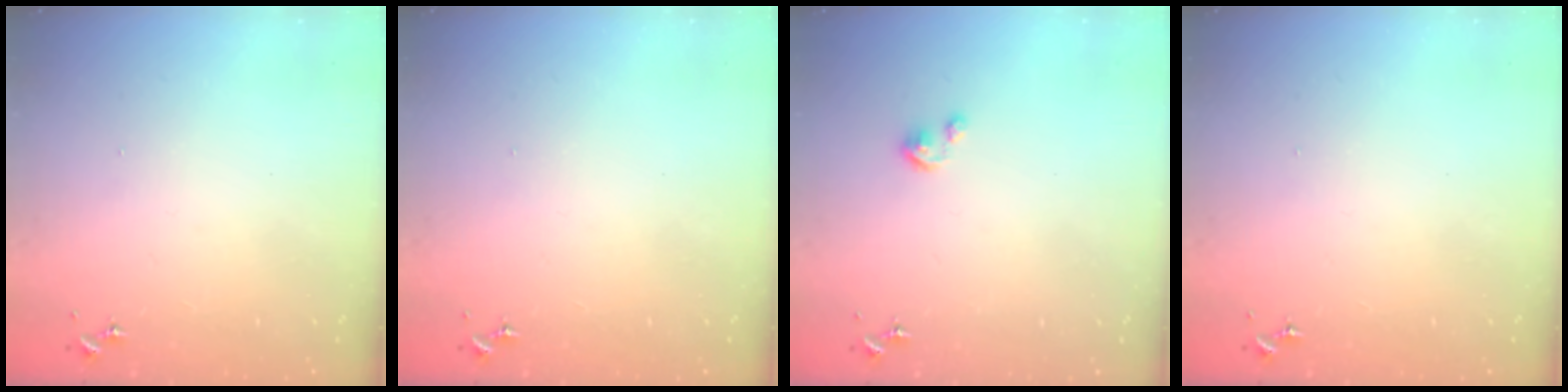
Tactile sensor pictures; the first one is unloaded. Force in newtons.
{"total": 0.0}
{"total": 2.6, "press": 2.6, "slide": 0.3}
{"total": 0.0}